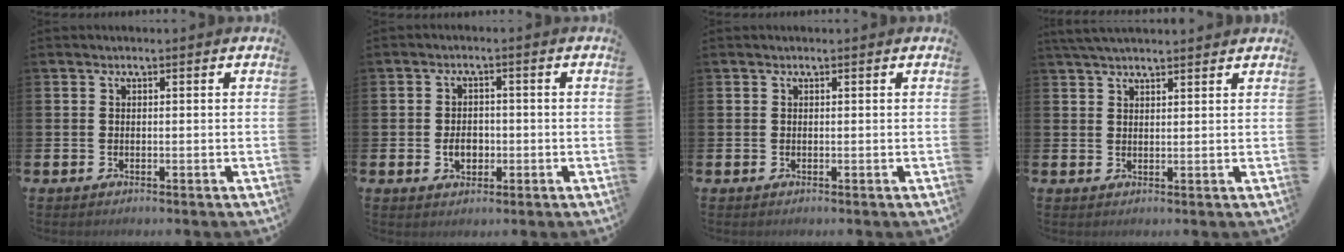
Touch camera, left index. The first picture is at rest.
{"total": 3.1, "force": [-0.7, 2.3, 2.0], "torque": [-0.025, -0.002, -0.019]}
{"total": 0.0}
{"total": 3.4, "force": [3.1, 0.6, 1.1], "torque": [-0.022, -0.006, 0.057]}